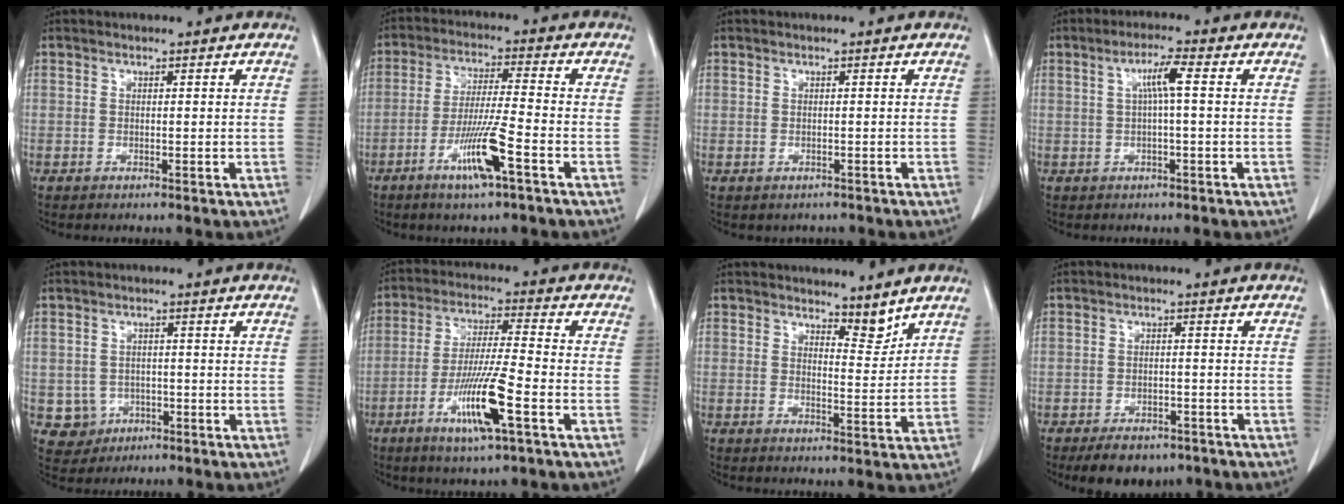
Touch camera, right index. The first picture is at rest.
{"total": 9.0, "force": [-4.3, -0.2, 7.9], "torque": [-0.153, -0.013, -0.082]}
{"total": 2.6, "force": [-1.9, 1.8, 0.1], "torque": [-0.001, 0.007, -0.024]}
{"total": 3.9, "force": [0.7, -0.1, 3.9], "torque": [-0.073, 0.010, 0.014]}
{"total": 4.2, "force": [-1.2, 4.0, 0.4], "torque": [-0.002, 0.009, -0.010]}
{"total": 11.3, "force": [-4.7, 0.2, 10.2], "torque": [-0.196, -0.016, -0.089]}
{"total": 3.4, "force": [3.1, 0.9, 1.1], "torque": [-0.012, -0.011, 0.051]}
{"total": 7.1, "force": [-5.4, 3.6, 2.8], "torque": [-0.036, 0.003, -0.075]}